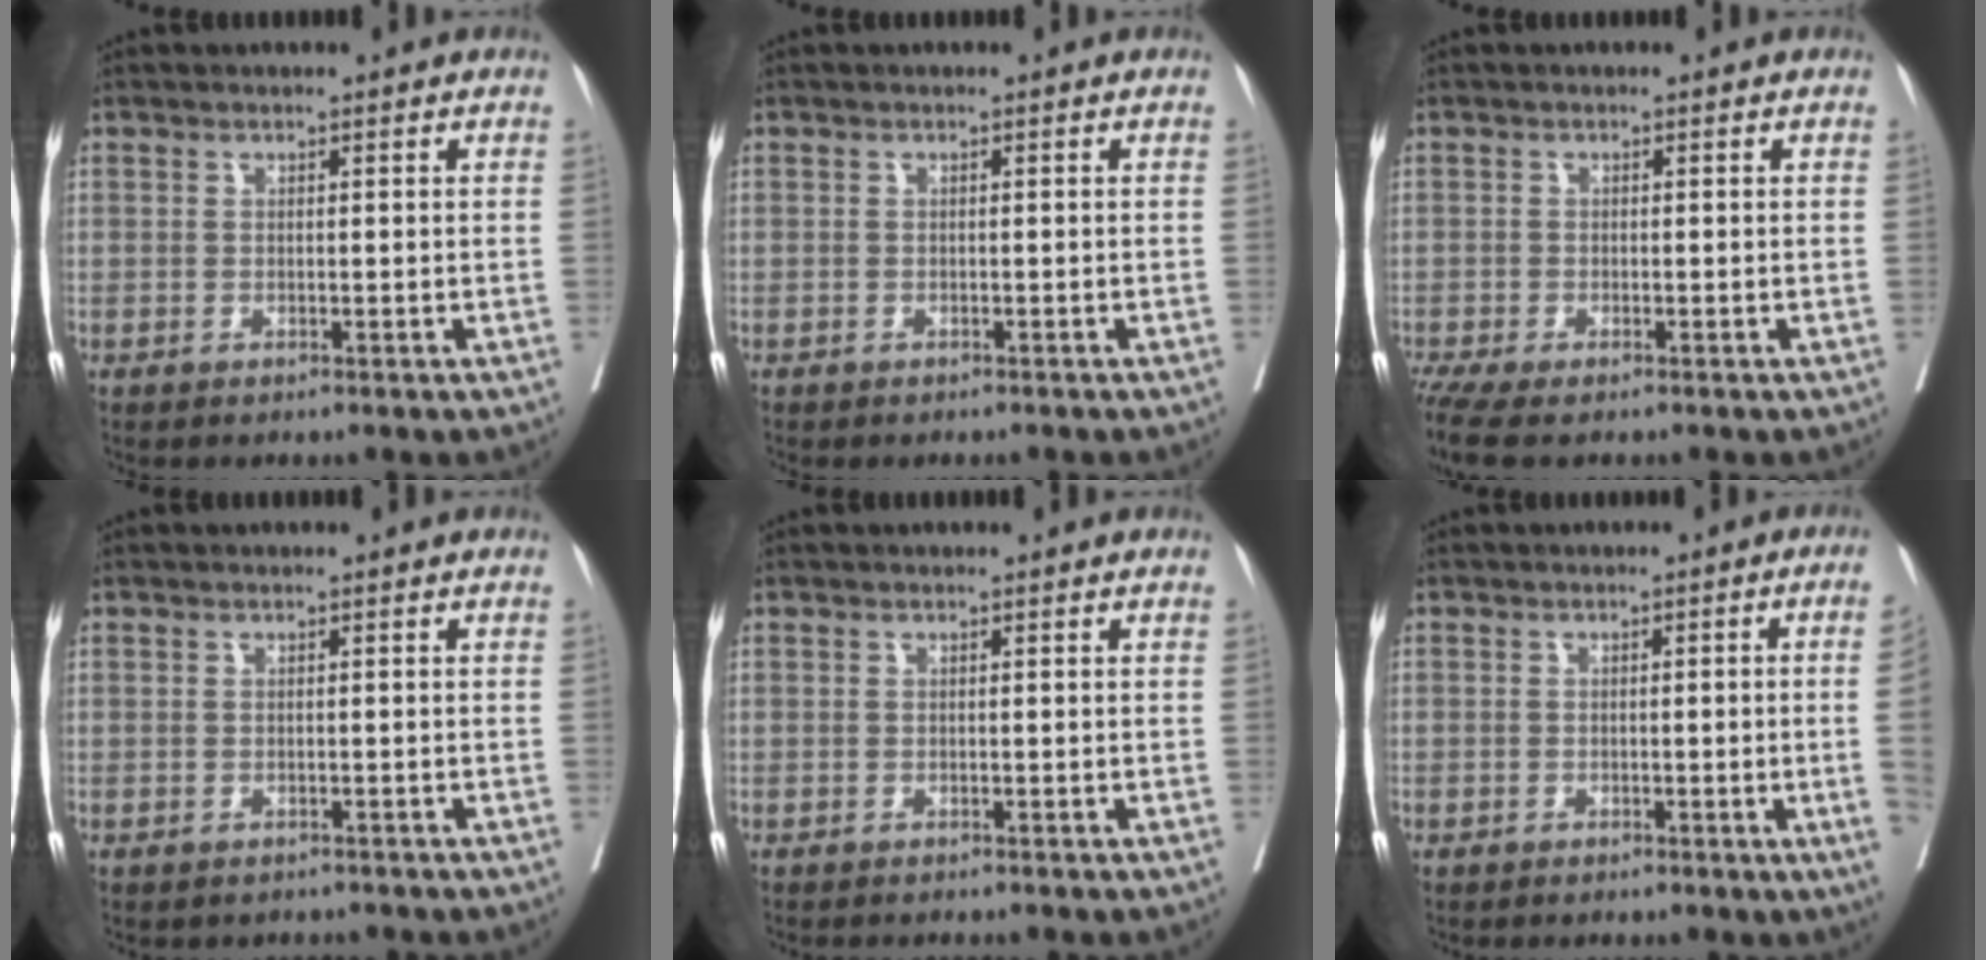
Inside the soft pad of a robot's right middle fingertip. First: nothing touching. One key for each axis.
{"total": 1.2, "fx": -1.0, "fy": 0.5, "fz": 0.2, "tx": -0.012, "ty": 0.001, "tz": -0.015}
{"total": 4.6, "fx": -3.6, "fy": 0.8, "fz": 2.8, "tx": -0.050, "ty": -0.011, "tz": -0.065}
{"total": 2.0, "fx": -1.7, "fy": 1.0, "fz": 0.1, "tx": -0.006, "ty": -0.001, "tz": -0.024}
{"total": 1.1, "fx": -1.0, "fy": 0.1, "fz": 0.3, "tx": -0.010, "ty": -0.004, "tz": -0.014}
{"total": 5.3, "fx": -0.9, "fy": -1.3, "fz": 5.1, "tx": -0.056, "ty": -0.002, "tz": -0.012}